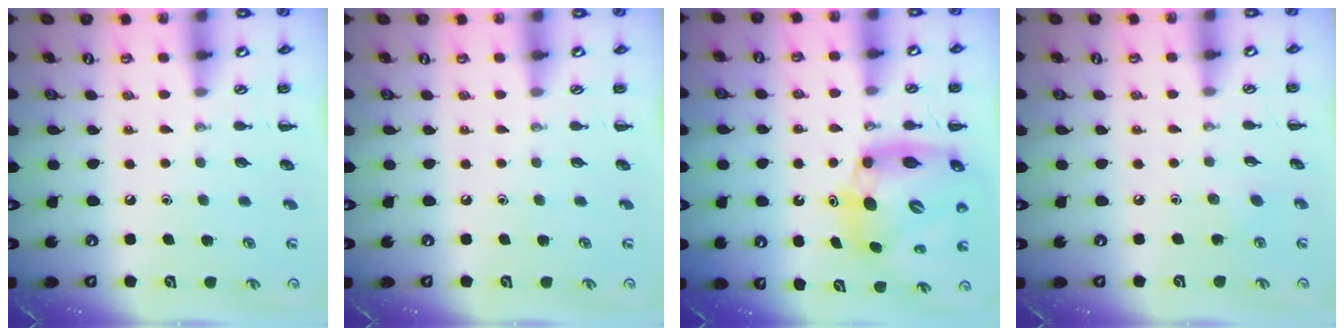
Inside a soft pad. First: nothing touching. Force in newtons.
{"total": 0.0}
{"total": 12.3, "press": 11.8, "slide": 3.5}
{"total": 1.8, "press": 1.7, "slide": 0.6}